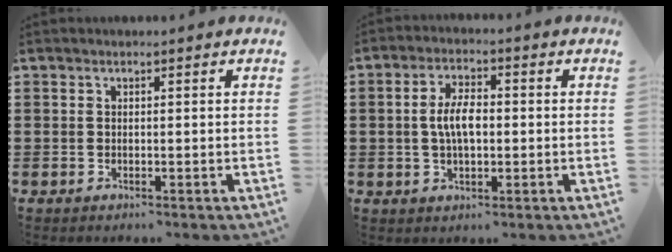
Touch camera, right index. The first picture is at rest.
{"total": 5.5, "force": [-0.1, 2.5, 4.9], "torque": [-0.099, 0.006, -0.006]}